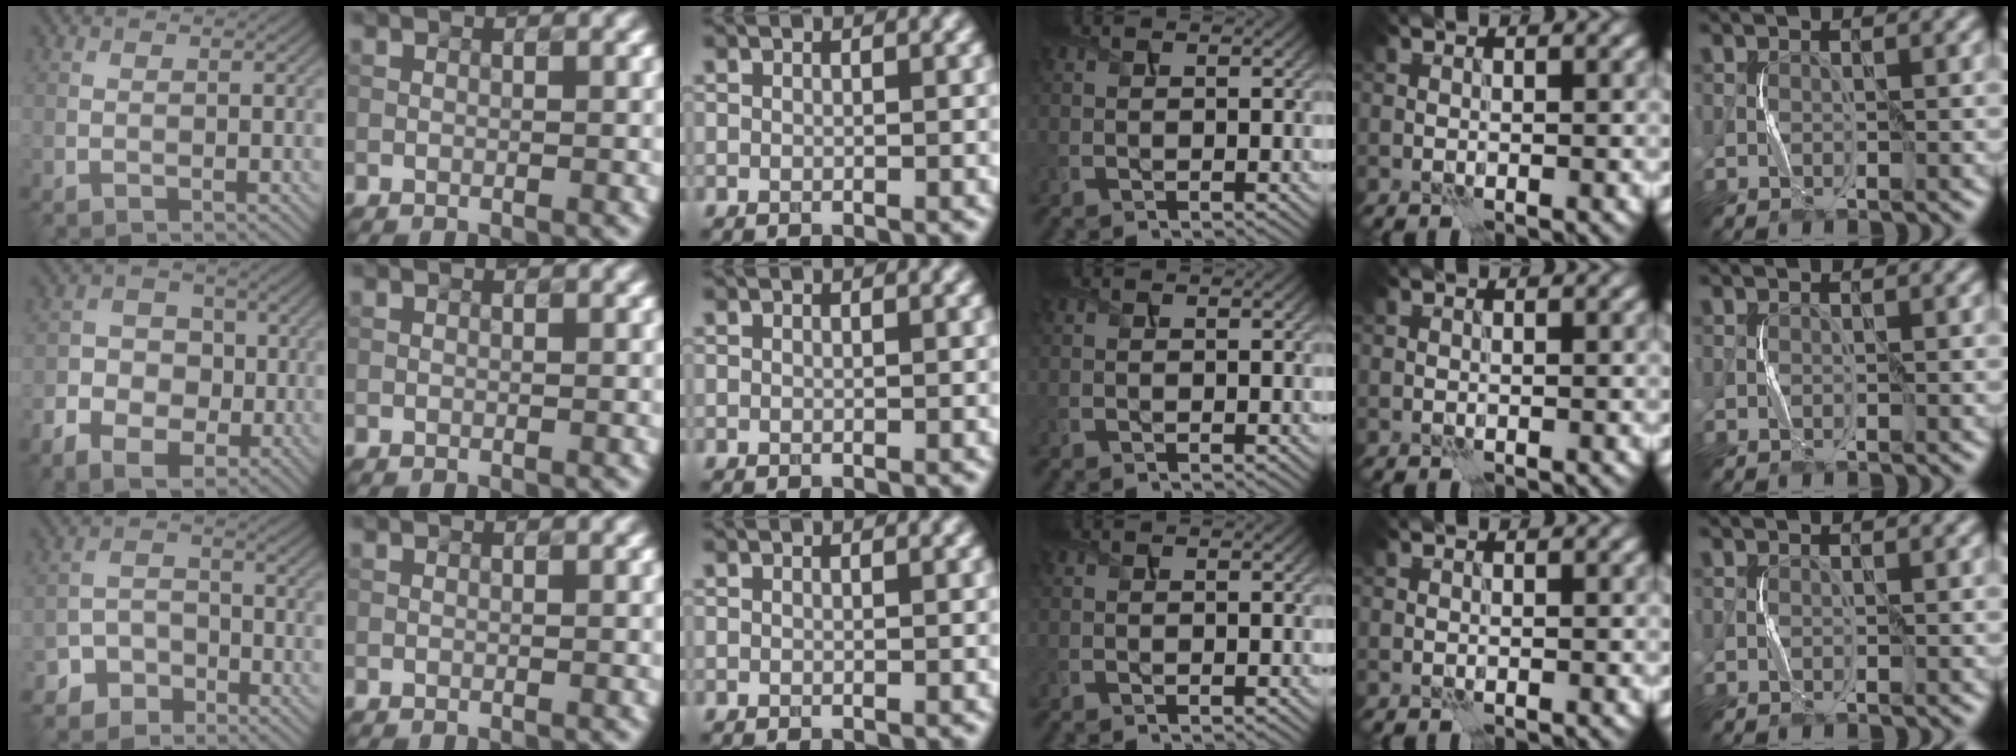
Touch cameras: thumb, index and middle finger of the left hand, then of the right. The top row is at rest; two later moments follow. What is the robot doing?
{"motion": "squeeze", "object": "air blower"}